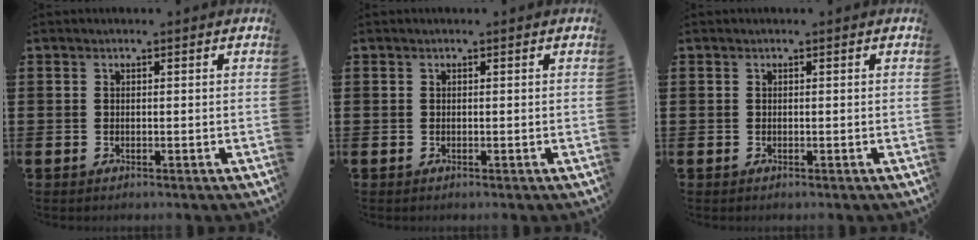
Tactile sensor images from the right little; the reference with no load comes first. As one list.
[{"total": 0.0}, {"total": 0.0}]